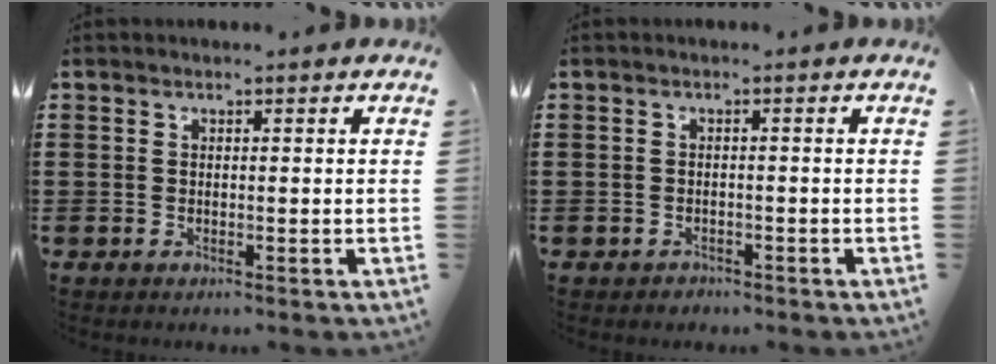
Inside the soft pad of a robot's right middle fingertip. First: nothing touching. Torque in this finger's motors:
{"motor_torque": [0.16, -0.19, 0.00, -0.01]}